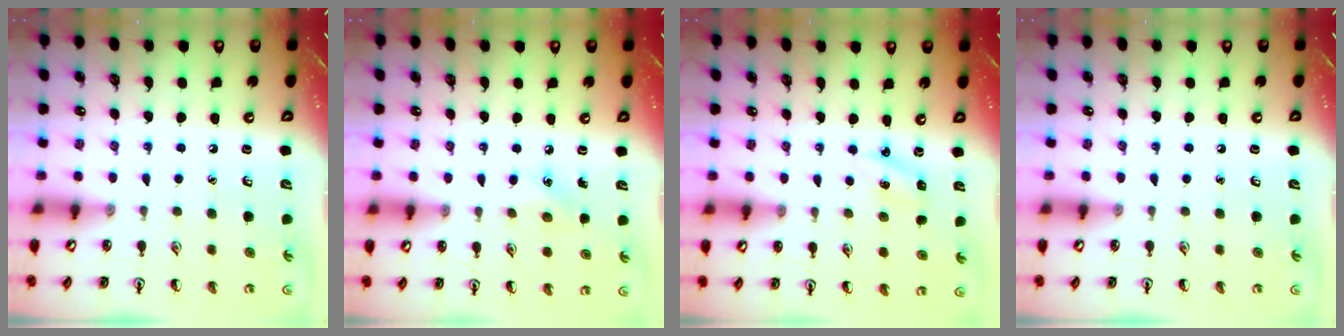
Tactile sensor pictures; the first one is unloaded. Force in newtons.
{"total": 4.8, "press": 4.6, "slide": 1.4}
{"total": 2.2, "press": 2.1, "slide": 0.8}
{"total": 0.0}